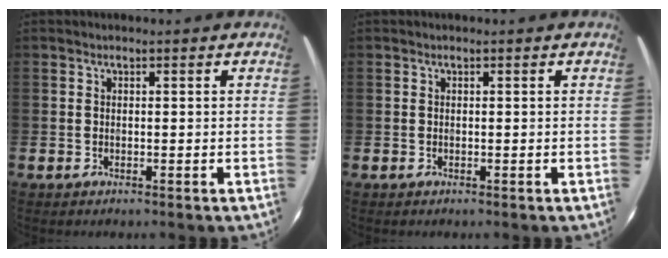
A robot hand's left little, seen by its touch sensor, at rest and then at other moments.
{"total": 0.0}